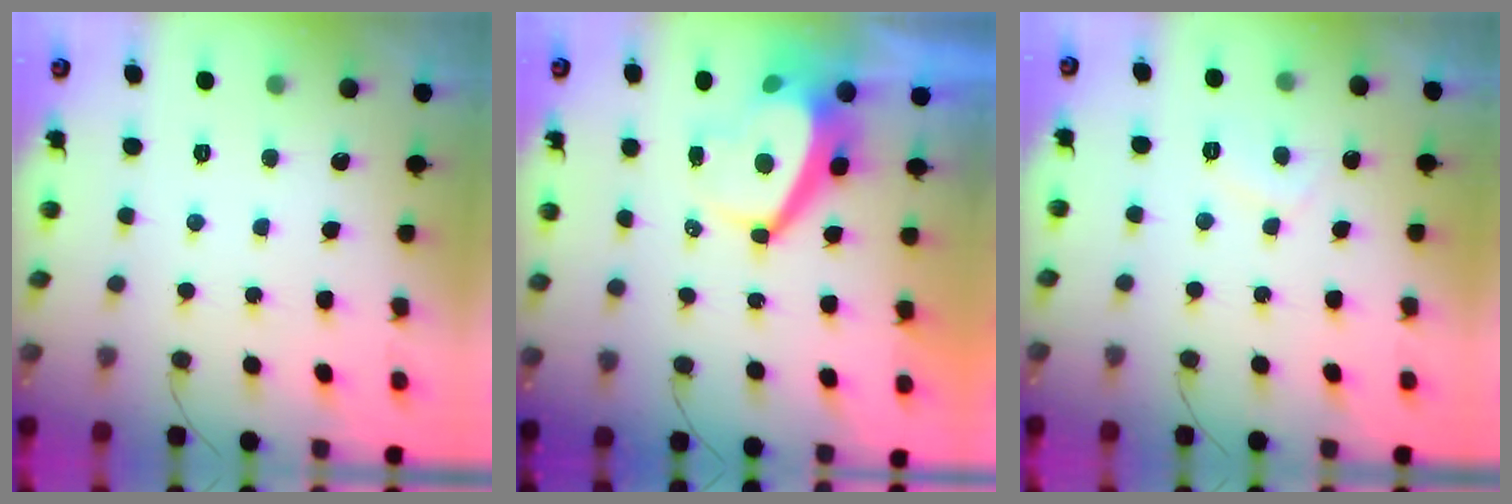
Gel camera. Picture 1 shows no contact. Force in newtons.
{"total": 7.5, "press": 7.5, "slide": 1.0}
{"total": 2.5, "press": 2.4, "slide": 0.7}